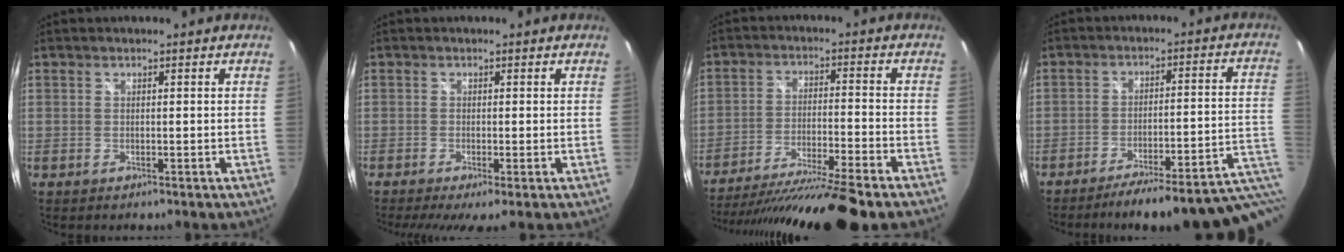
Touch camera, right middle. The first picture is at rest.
{"total": 4.0, "force": [-2.5, 0.0, 3.2], "torque": [-0.065, -0.023, -0.041]}
{"total": 19.6, "force": [-16.3, -0.2, 10.9], "torque": [-0.204, -0.040, -0.263]}
{"total": 18.1, "force": [-12.6, 1.6, 12.9], "torque": [-0.154, -0.021, -0.155]}